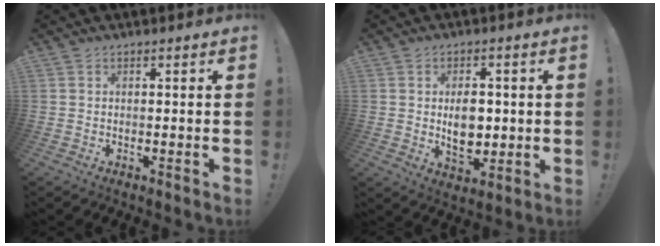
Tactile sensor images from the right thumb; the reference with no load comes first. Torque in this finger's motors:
{"motor_torque": [1.26, 1.15, 0.99, -0.01, 0.02]}